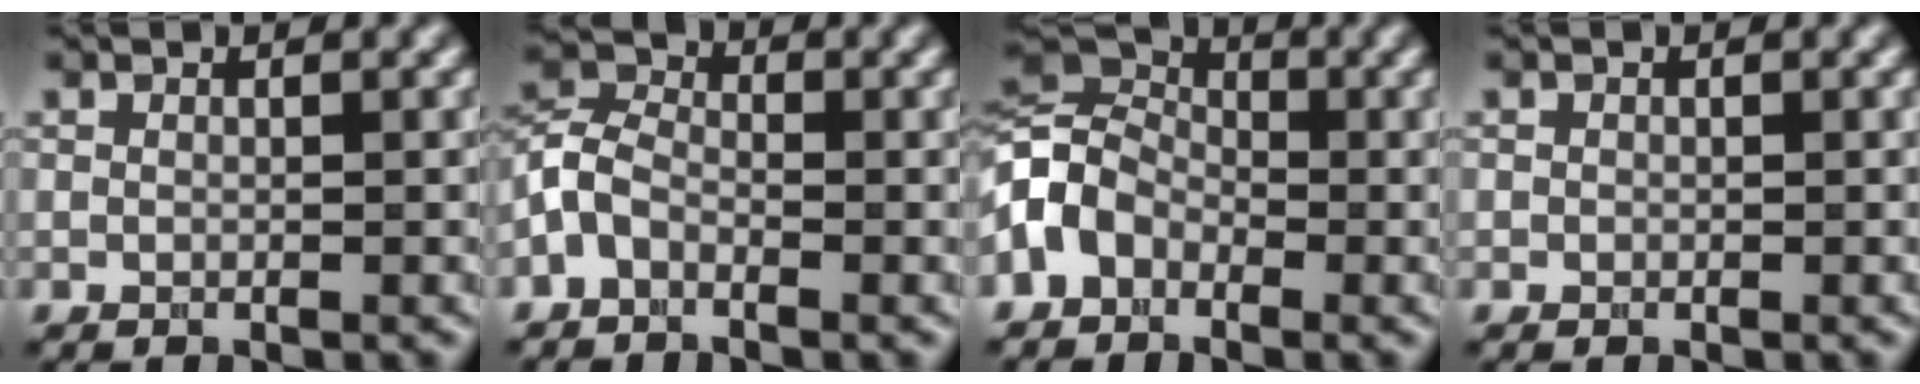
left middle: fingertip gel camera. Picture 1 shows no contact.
{"total": 3.2, "force": [-1.8, 1.8, 1.9], "torque": [-0.047, 0.013, -0.048]}
{"total": 5.8, "force": [-1.6, 4.2, 3.7], "torque": [-0.081, 0.014, -0.054]}
{"total": 0.0}